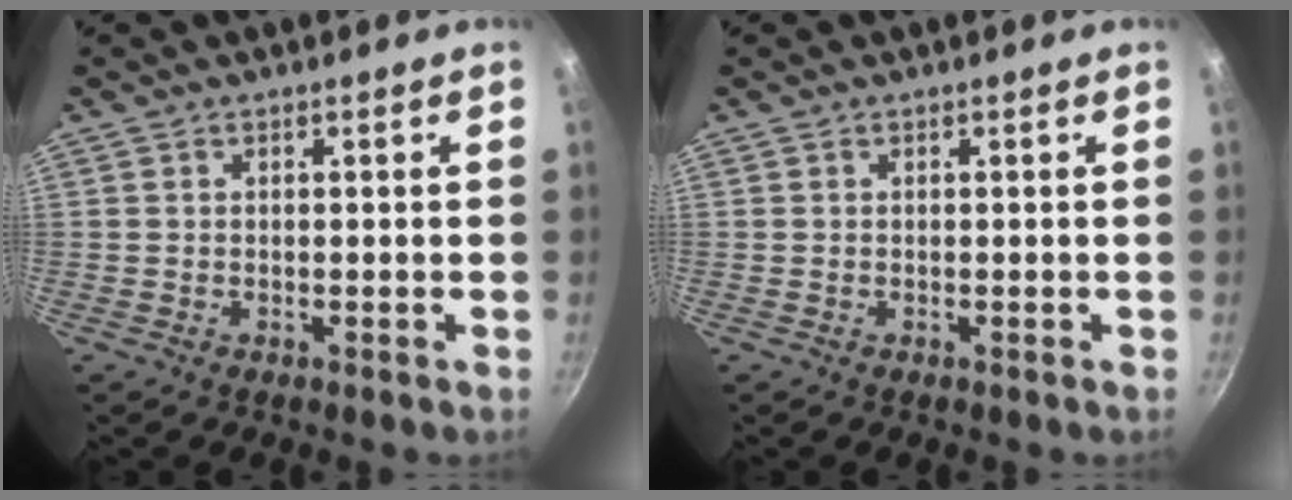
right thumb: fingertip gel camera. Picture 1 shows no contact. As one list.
[{"total": 0.0}]